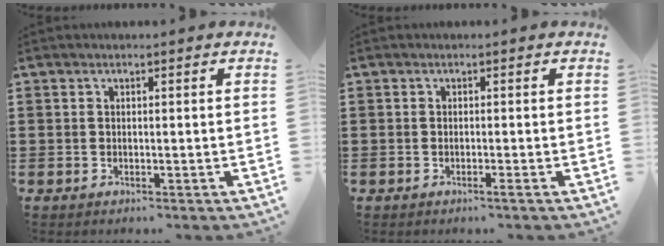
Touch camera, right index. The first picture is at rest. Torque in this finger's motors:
{"motor_torque": [0.38, -0.05, 0.08, 0.02]}